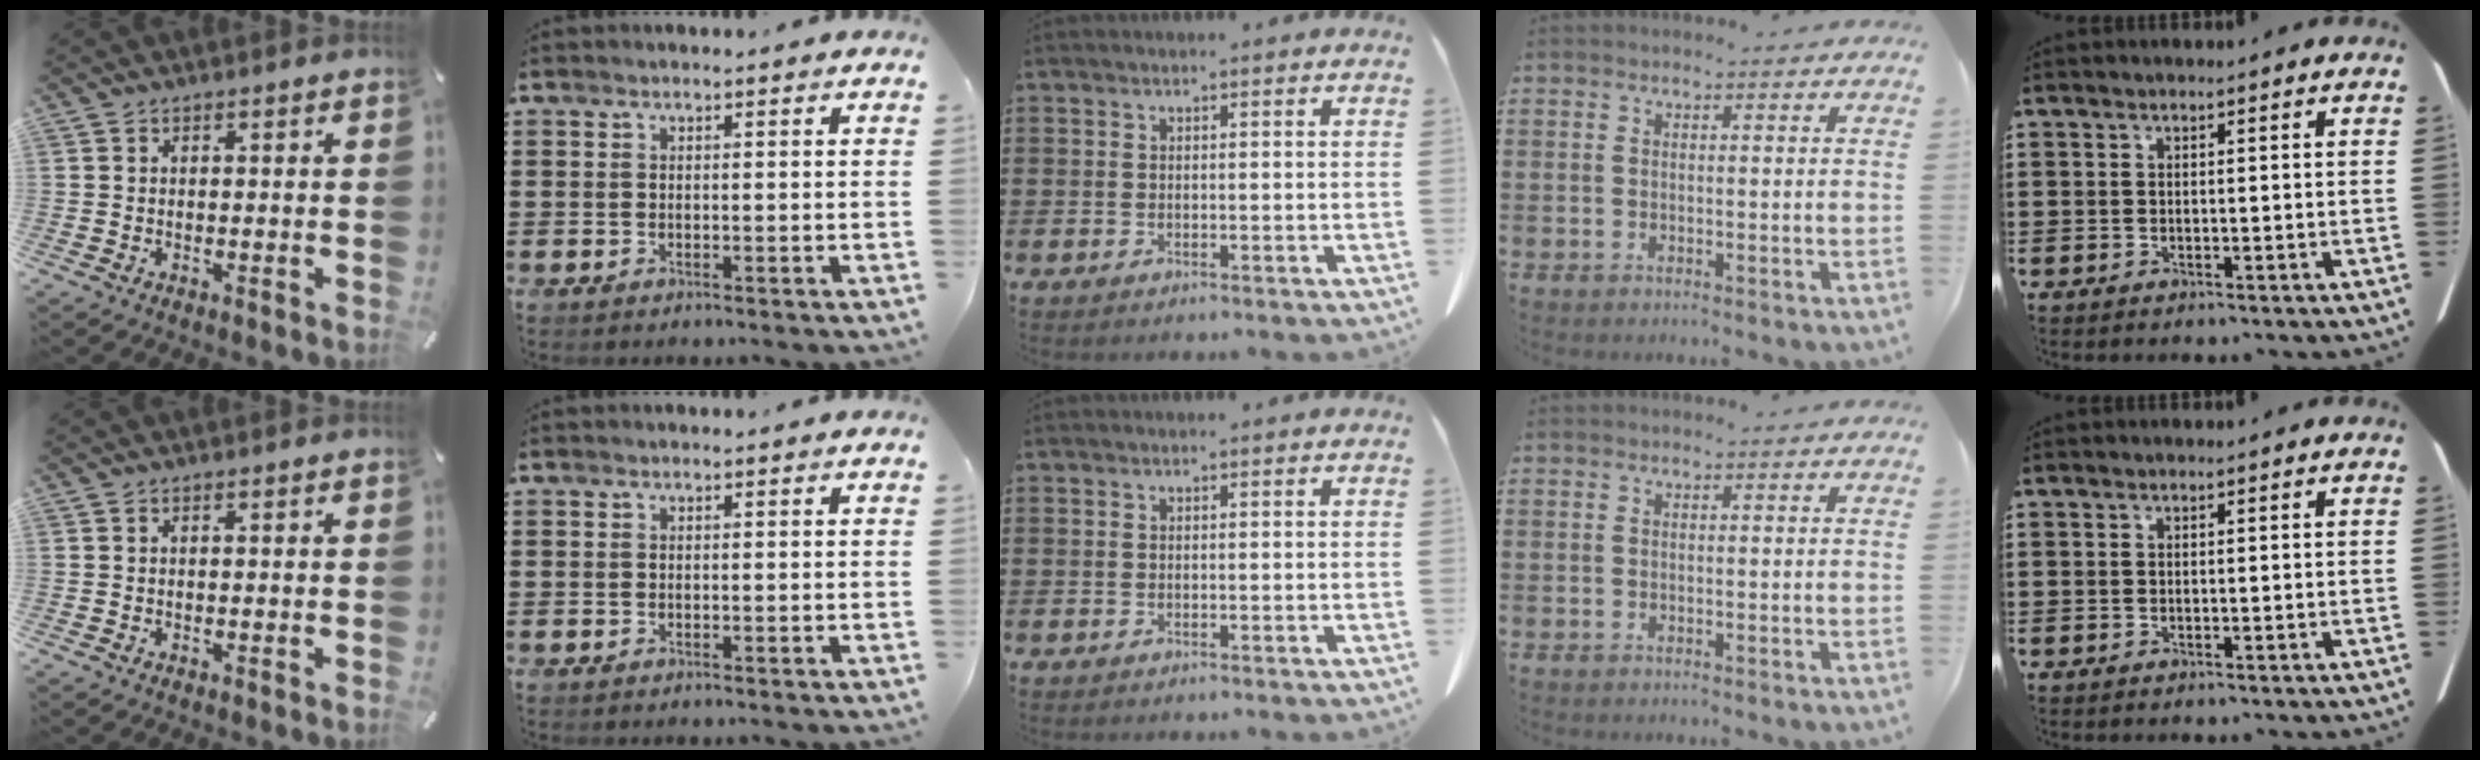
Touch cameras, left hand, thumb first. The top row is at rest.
{}